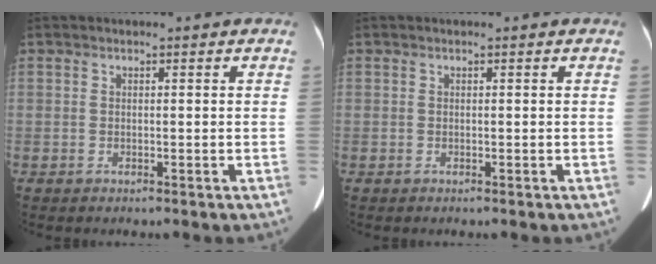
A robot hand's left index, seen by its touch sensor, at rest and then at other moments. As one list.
[{"total": 0.0}]